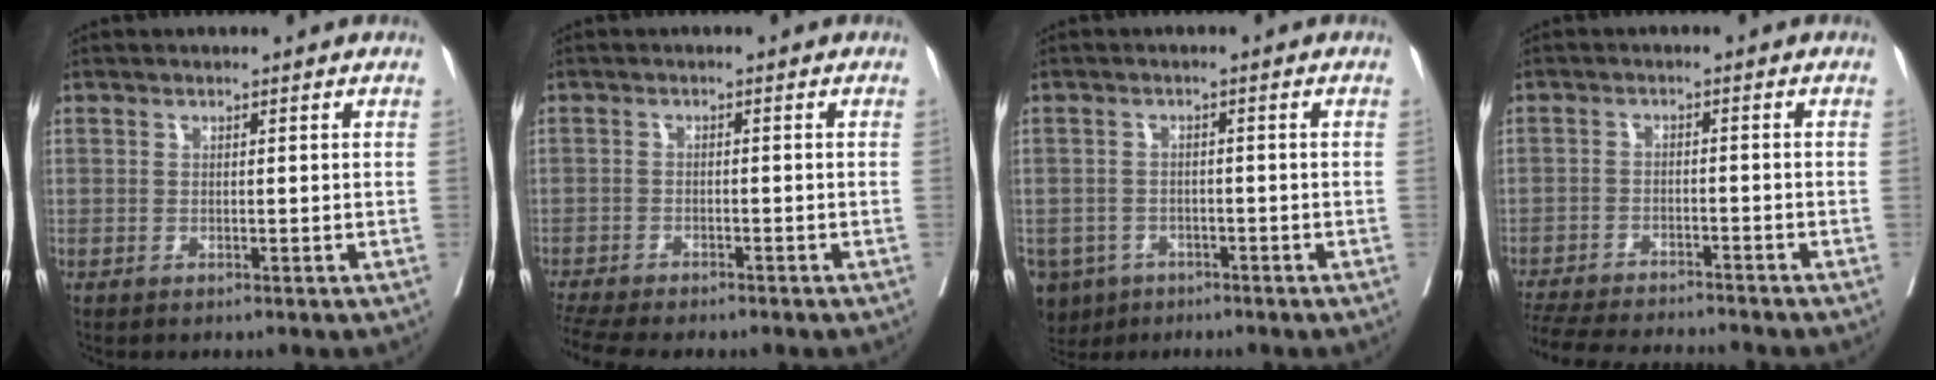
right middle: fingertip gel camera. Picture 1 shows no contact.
{"total": 8.8, "force": [-7.5, 1.7, 4.3], "torque": [-0.074, -0.003, -0.117]}
{"total": 6.3, "force": [-4.1, 4.7, 1.2], "torque": [-0.026, 0.001, -0.062]}
{"total": 13.7, "force": [-12.8, 1.3, 4.7], "torque": [-0.082, -0.014, -0.190]}